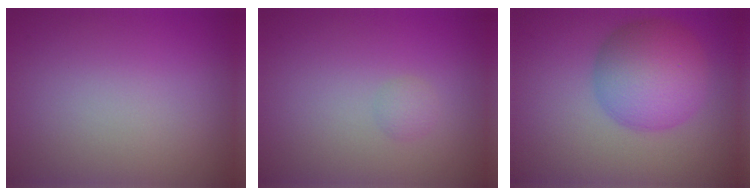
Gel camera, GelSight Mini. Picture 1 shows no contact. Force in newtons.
{"total": 0.8, "press": 0.8, "slide": 0.1}
{"total": 6.5, "press": 6.5, "slide": 0.2}